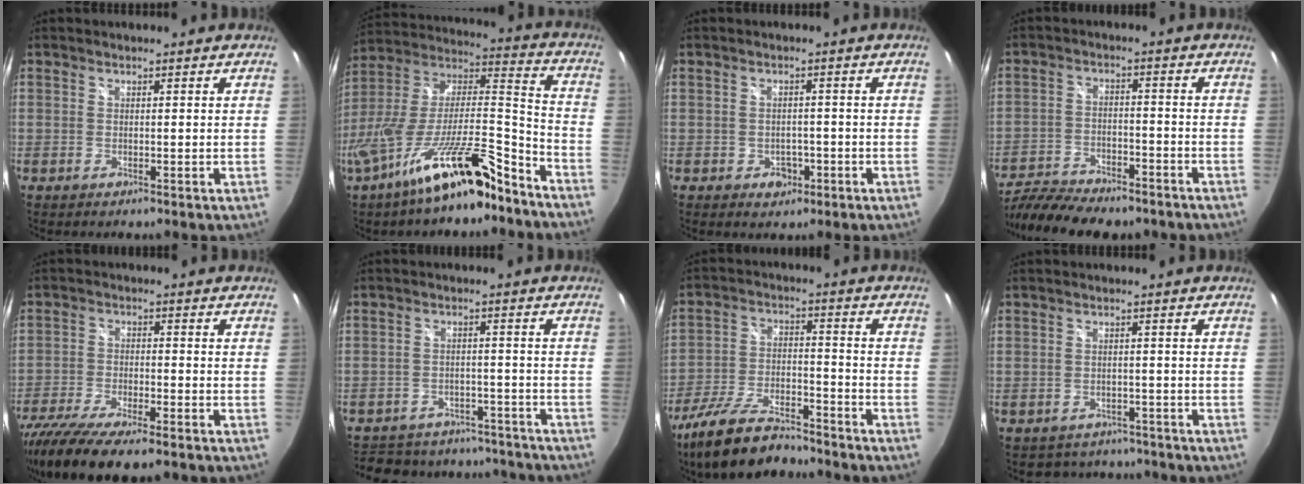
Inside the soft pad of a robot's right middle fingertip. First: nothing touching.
{"total": 21.3, "force": [-14.6, 4.4, 14.9], "torque": [-0.257, -0.018, -0.250]}
{"total": 3.2, "force": [-1.4, 2.7, 1.1], "torque": [-0.025, 0.001, -0.013]}
{"total": 15.5, "force": [-13.0, 4.6, 7.1], "torque": [-0.153, -0.028, -0.210]}
{"total": 15.0, "force": [-11.8, 3.3, 8.7], "torque": [-0.188, -0.053, -0.205]}
{"total": 21.4, "force": [-18.1, 9.1, 6.8], "torque": [-0.155, 0.032, -0.225]}
{"total": 15.7, "force": [-12.9, 4.2, 7.9], "torque": [-0.171, -0.025, -0.229]}
{"total": 7.0, "force": [-5.7, 3.8, 1.1], "torque": [-0.028, 0.005, -0.073]}